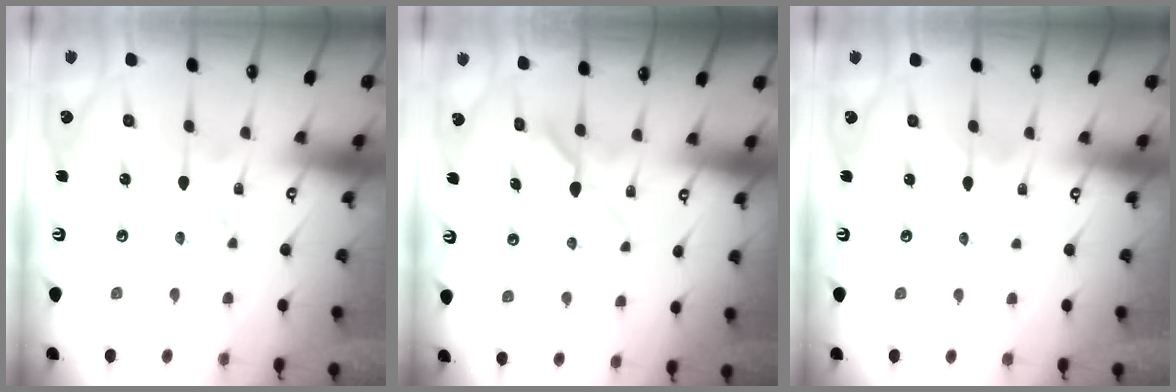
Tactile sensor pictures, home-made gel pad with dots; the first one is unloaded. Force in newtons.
{"total": 7.1, "press": 7.1, "slide": 0.2}
{"total": 0.8, "press": 0.8, "slide": 0.1}